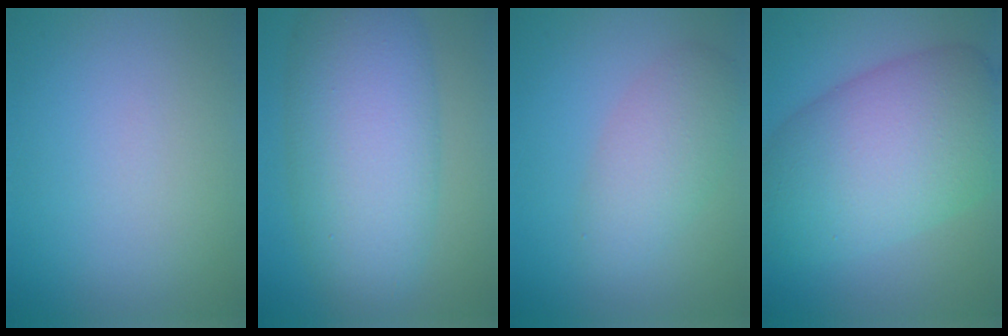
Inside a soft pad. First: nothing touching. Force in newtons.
{"total": 10.2, "press": 10.2, "slide": 0.1}
{"total": 3.9, "press": 3.9, "slide": 0.1}
{"total": 12.0, "press": 12.0, "slide": 0.2}